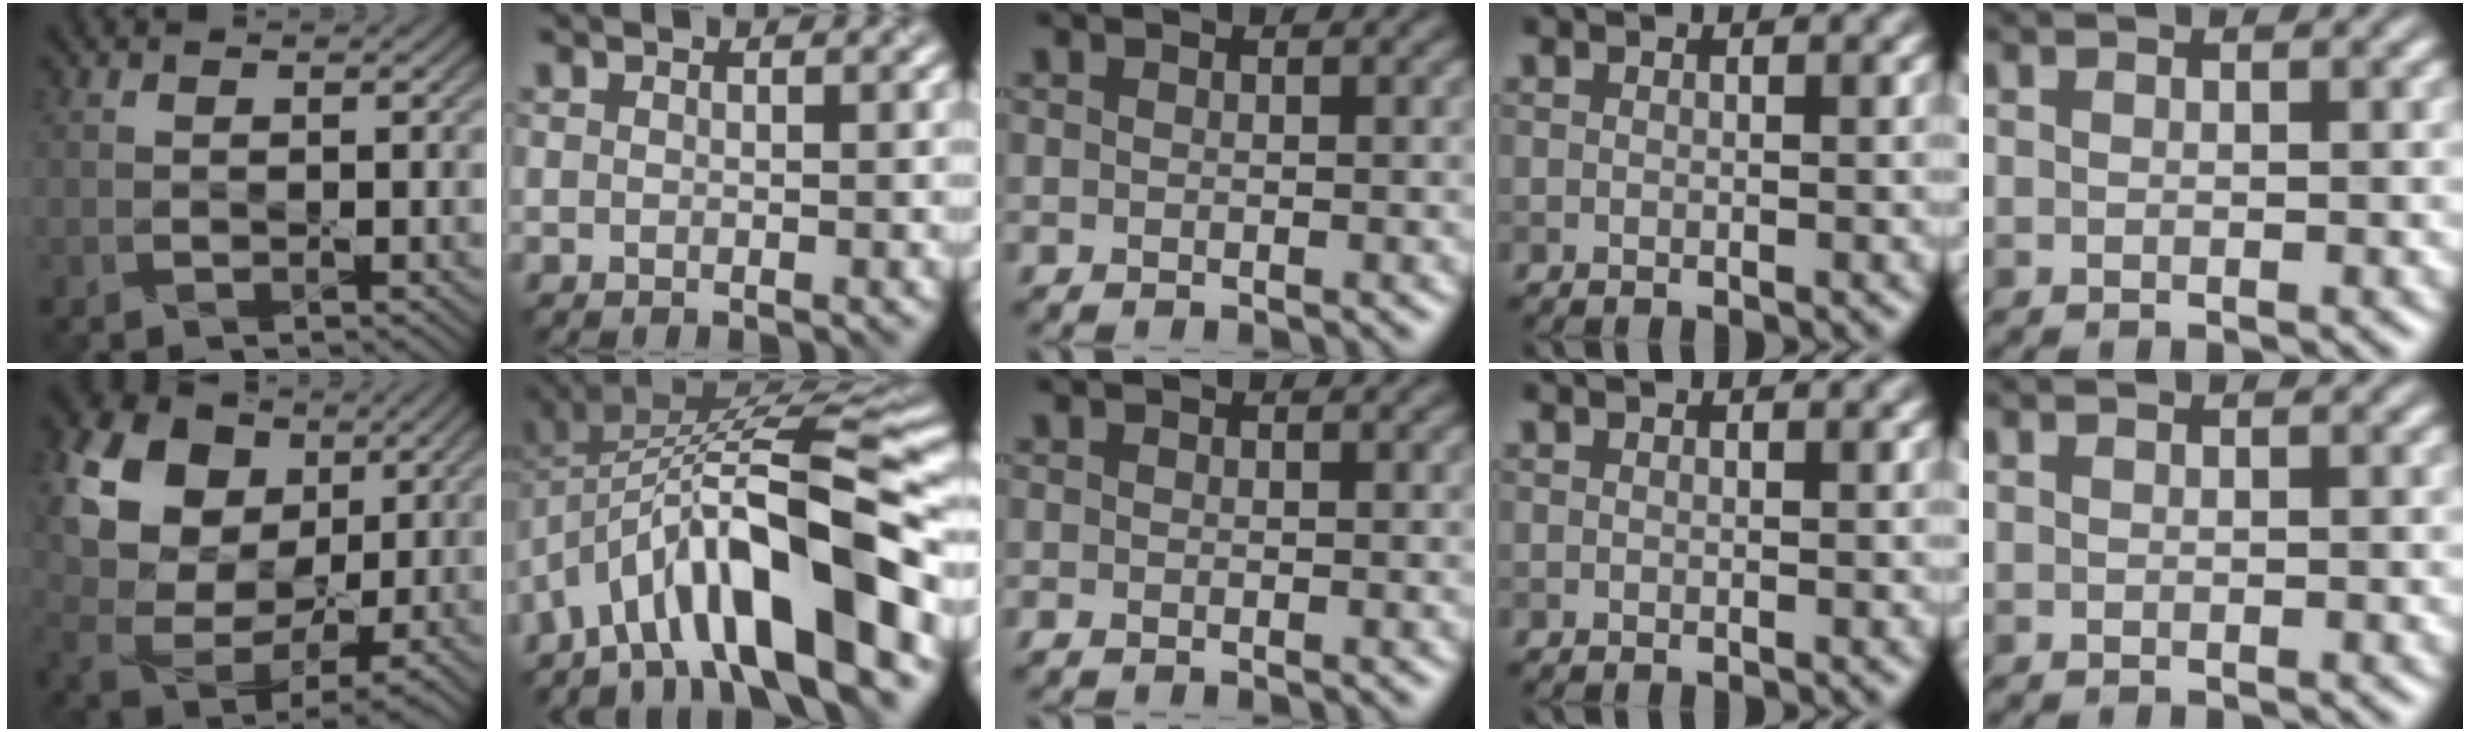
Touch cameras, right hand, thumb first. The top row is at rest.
{"thumb": {"total": 20.4, "force": [9.3, 14.8, 10.5], "torque": [-0.270, 0.047, 0.181]}, "index": {"total": 12.9, "force": [-6.0, 3.8, 10.8], "torque": [-0.163, 0.021, -0.097]}, "middle": {"total": 0.7, "force": [-0.6, 0.1, 0.3], "torque": [-0.006, -0.006, -0.012]}}